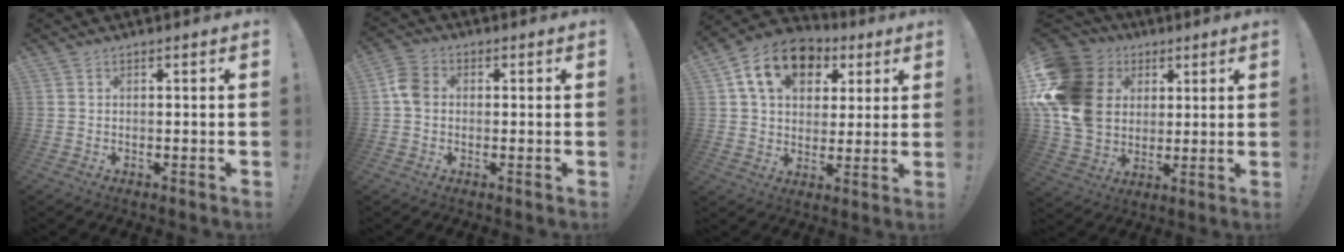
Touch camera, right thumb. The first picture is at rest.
{"total": 6.6, "force": [0.1, 5.0, 4.2], "torque": [-0.084, 0.016, 0.006]}
{"total": 15.5, "force": [6.7, 11.0, 8.7], "torque": [-0.130, -0.019, 0.125]}
{"total": 21.0, "force": [4.7, 16.6, 11.9], "torque": [-0.235, -0.015, 0.103]}